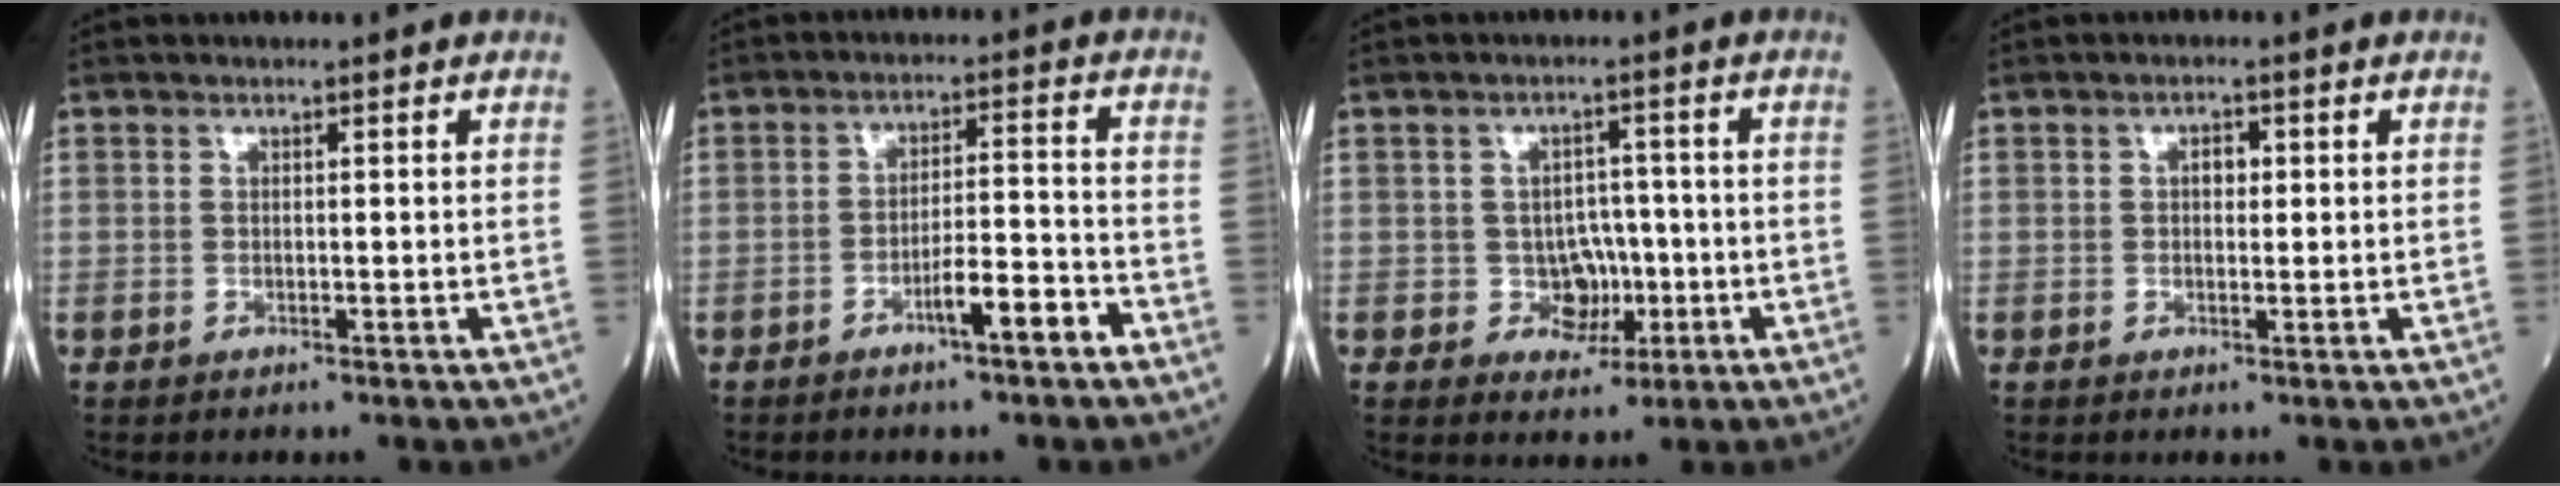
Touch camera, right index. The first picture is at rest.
{"total": 5.7, "force": [-3.5, 0.5, 4.5], "torque": [-0.068, 0.008, -0.058]}
{"total": 4.4, "force": [-1.1, 3.8, 1.9], "torque": [-0.018, 0.010, -0.012]}
{"total": 1.7, "force": [0.3, 1.0, 1.4], "torque": [-0.021, 0.006, 0.003]}